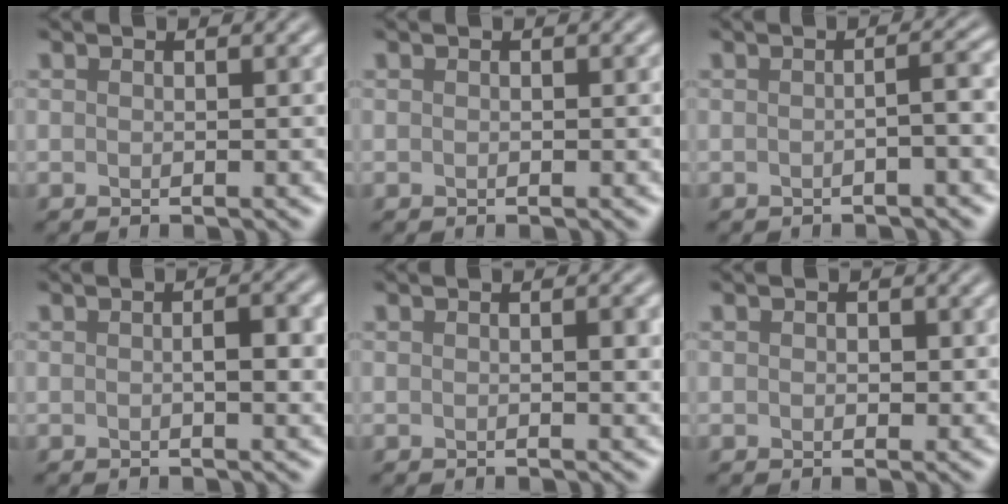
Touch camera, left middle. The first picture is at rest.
{"total": 0.0}
{"total": 2.2, "force": [-0.5, 0.6, 2.1], "torque": [-0.024, 0.011, -0.014]}
{"total": 2.8, "force": [0.0, 0.8, 2.7], "torque": [-0.043, 0.001, 0.000]}
{"total": 1.7, "force": [0.2, 0.4, 1.6], "torque": [-0.021, 0.001, 0.003]}
{"total": 0.9, "force": [0.2, 0.7, 0.5], "torque": [-0.006, -0.002, 0.002]}